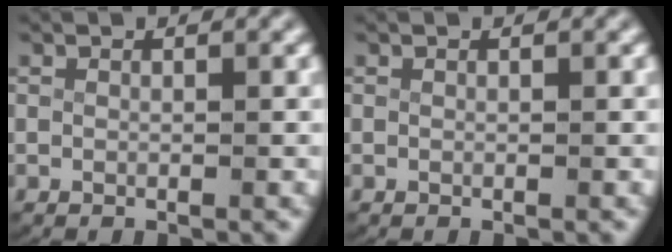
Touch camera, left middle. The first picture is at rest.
{"total": 0.0}